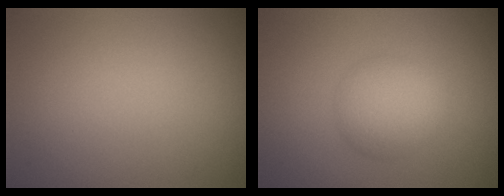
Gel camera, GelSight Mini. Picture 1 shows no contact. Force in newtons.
{"total": 3.9, "press": 3.9, "slide": 0.1}